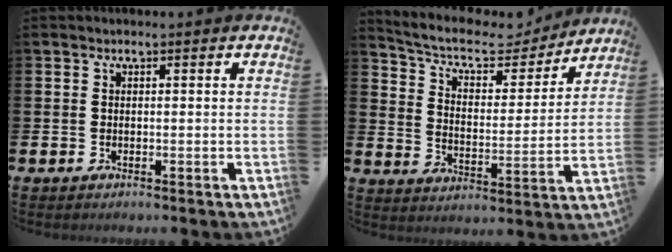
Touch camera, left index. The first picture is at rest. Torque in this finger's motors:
{"motor_torque": [0.99, -1.15, 0.47, 0.06]}